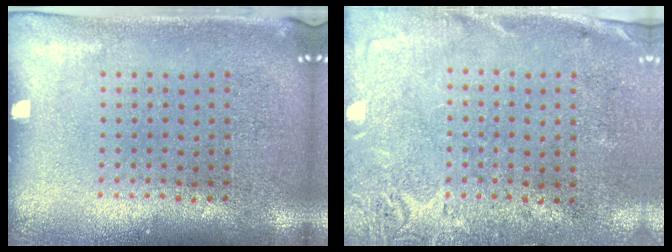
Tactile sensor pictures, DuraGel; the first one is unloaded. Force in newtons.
{"total": 2.8, "press": 2.2, "slide": 1.7}